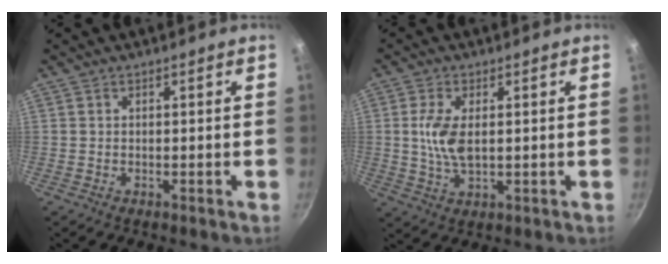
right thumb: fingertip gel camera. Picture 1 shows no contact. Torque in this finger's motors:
{"motor_torque": [0.69, 1.25, 0.70, 0.30, 0.13]}